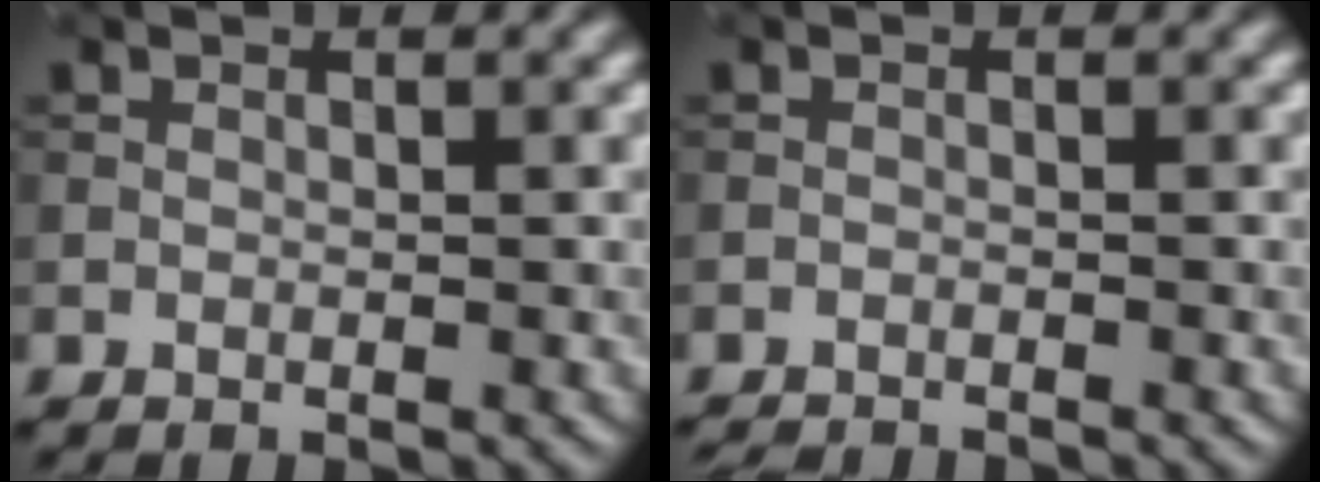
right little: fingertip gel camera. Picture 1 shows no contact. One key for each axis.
{"total": 1.9, "fx": -1.9, "fy": 0.2, "fz": 0.5, "tx": -0.008, "ty": -0.005, "tz": -0.035}